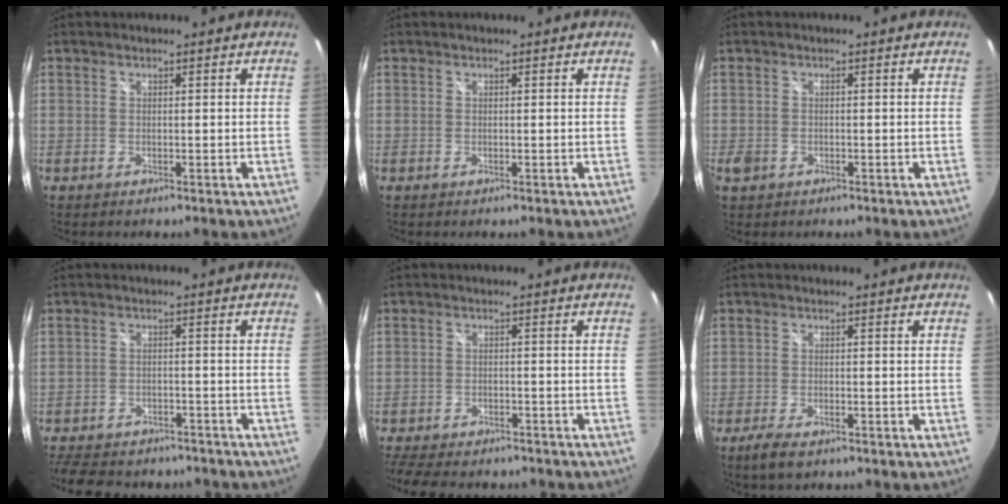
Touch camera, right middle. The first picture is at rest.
{"total": 0.0}
{"total": 2.6, "force": [-1.3, 2.0, 1.1], "torque": [-0.024, -0.003, -0.023]}
{"total": 15.6, "force": [-12.9, 6.3, 6.1], "torque": [-0.143, -0.010, -0.181]}
{"total": 10.2, "force": [-8.6, 3.9, 3.8], "torque": [-0.101, -0.008, -0.135]}
{"total": 4.1, "force": [-2.9, 1.4, 2.5], "torque": [-0.063, -0.012, -0.053]}